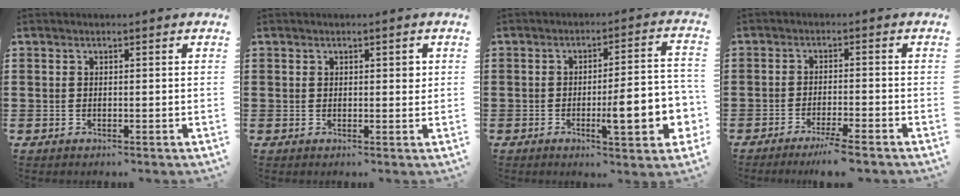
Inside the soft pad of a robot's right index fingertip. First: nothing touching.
{"total": 1.3, "force": [0.6, 0.8, 0.9], "torque": [-0.010, 0.002, 0.008]}
{"total": 10.4, "force": [-2.6, 2.4, 9.7], "torque": [-0.144, -0.009, -0.042]}
{"total": 3.4, "force": [-2.9, -0.4, 1.8], "torque": [-0.036, -0.008, -0.055]}